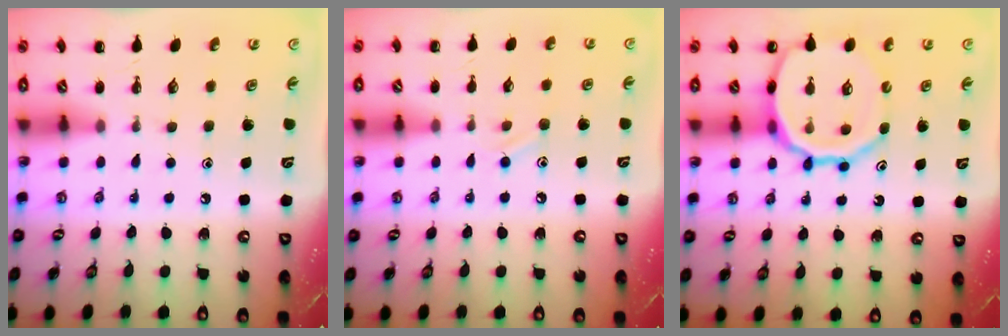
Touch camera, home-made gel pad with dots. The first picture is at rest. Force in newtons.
{"total": 6.6, "press": 6.3, "slide": 1.8}
{"total": 17.8, "press": 17.6, "slide": 2.8}